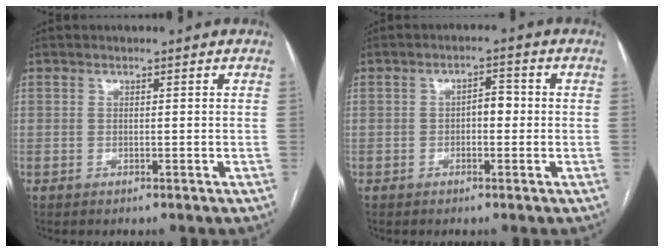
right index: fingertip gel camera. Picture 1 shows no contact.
{"total": 2.9, "force": [-0.3, 1.4, 2.5], "torque": [-0.033, 0.013, -0.006]}